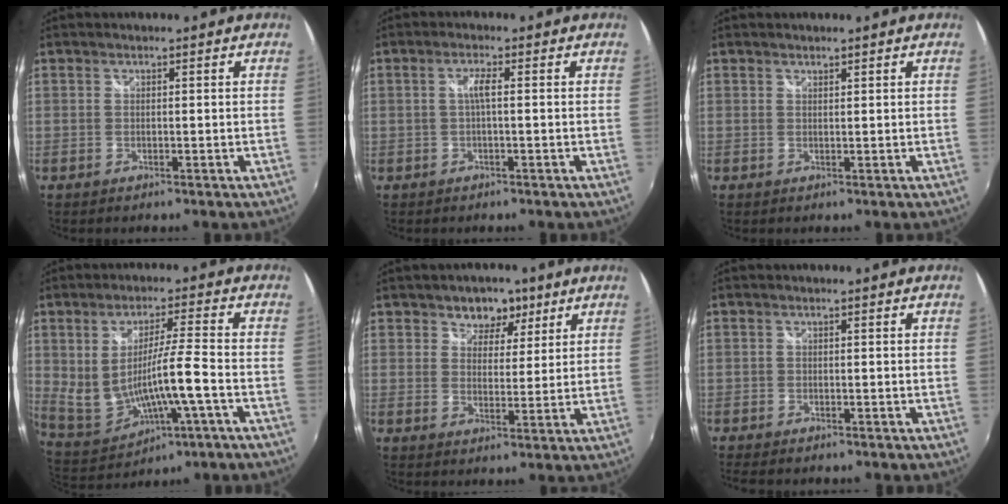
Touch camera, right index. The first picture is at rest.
{"total": 2.2, "force": [-0.1, 0.0, 2.2], "torque": [-0.042, 0.003, -0.004]}
{"total": 0.6, "force": [0.6, 0.1, 0.1], "torque": [-0.001, 0.000, 0.012]}
{"total": 10.7, "force": [-2.5, 1.8, 10.2], "torque": [-0.186, -0.022, -0.016]}
{"total": 5.8, "force": [3.5, 4.3, 2.0], "torque": [-0.021, 0.002, 0.050]}
{"total": 3.0, "force": [-2.5, 1.0, 1.2], "torque": [-0.034, -0.017, -0.044]}